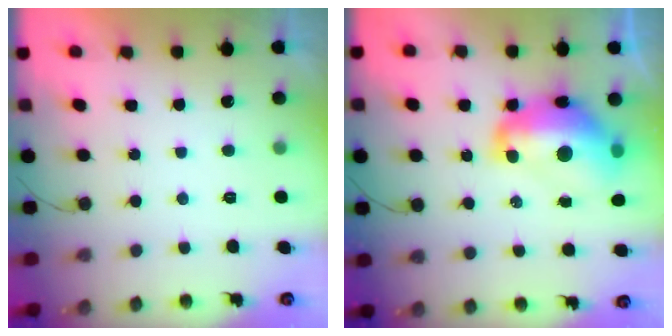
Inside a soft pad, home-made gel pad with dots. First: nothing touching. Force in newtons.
{"total": 15.9, "press": 15.9, "slide": 1.3}